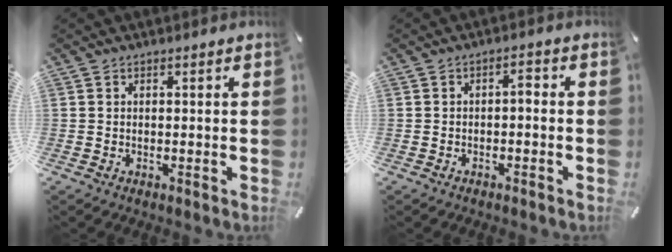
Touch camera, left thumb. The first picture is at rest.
{"total": 2.5, "force": [-1.0, 1.2, 2.0], "torque": [-0.040, 0.014, -0.023]}